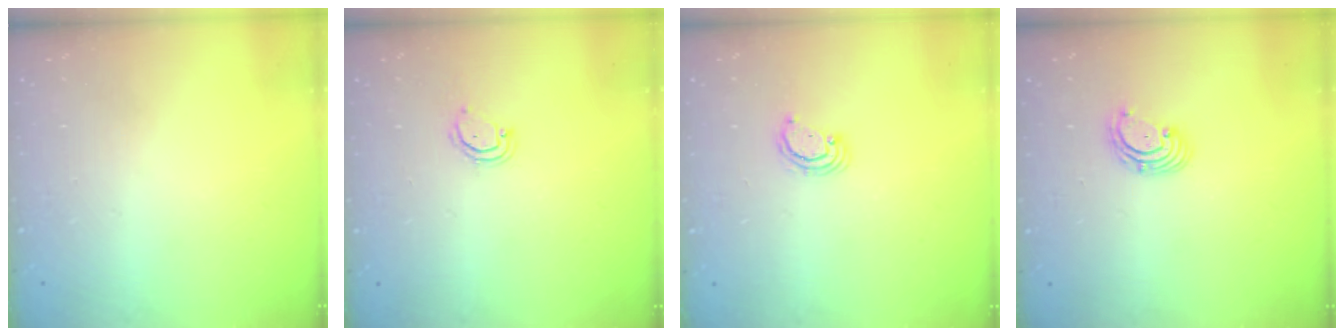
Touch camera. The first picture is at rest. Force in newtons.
{"total": 3.6, "press": 3.6, "slide": 0.2}
{"total": 3.2, "press": 3.1, "slide": 0.3}
{"total": 2.9, "press": 2.9, "slide": 0.3}